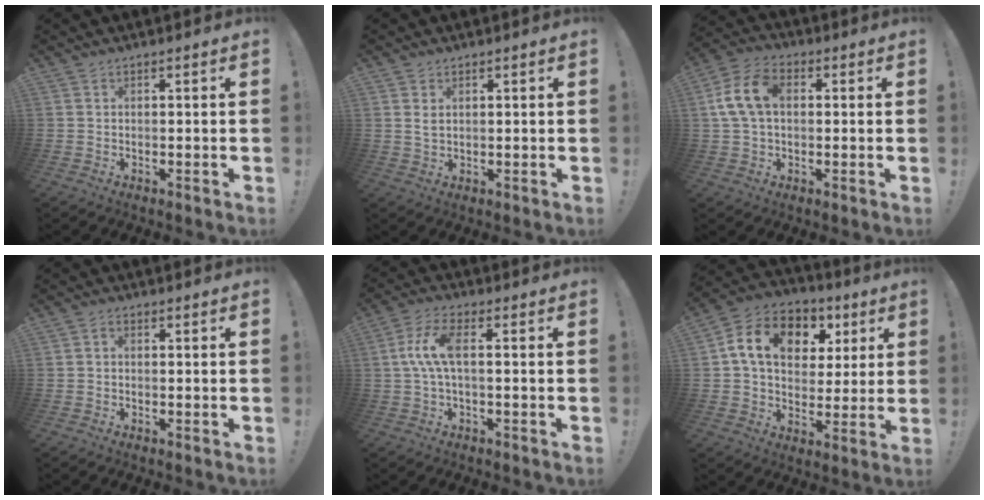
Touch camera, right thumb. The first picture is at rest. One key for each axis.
{"total": 2.2, "fx": 1.0, "fy": 1.3, "fz": 1.4, "tx": -0.014, "ty": -0.004, "tz": 0.016}
{"total": 12.1, "fx": 1.8, "fy": 8.0, "fz": 8.8, "tx": -0.179, "ty": 0.014, "tz": 0.037}
{"total": 1.1, "fx": -0.4, "fy": 0.8, "fz": 0.7, "tx": -0.012, "ty": 0.004, "tz": -0.007}
{"total": 9.0, "fx": 0.6, "fy": 3.0, "fz": 8.5, "tx": -0.168, "ty": 0.000, "tz": 0.010}
{"total": 15.3, "fx": 5.5, "fy": 11.0, "fz": 9.1, "tx": -0.146, "ty": -0.004, "tz": 0.104}